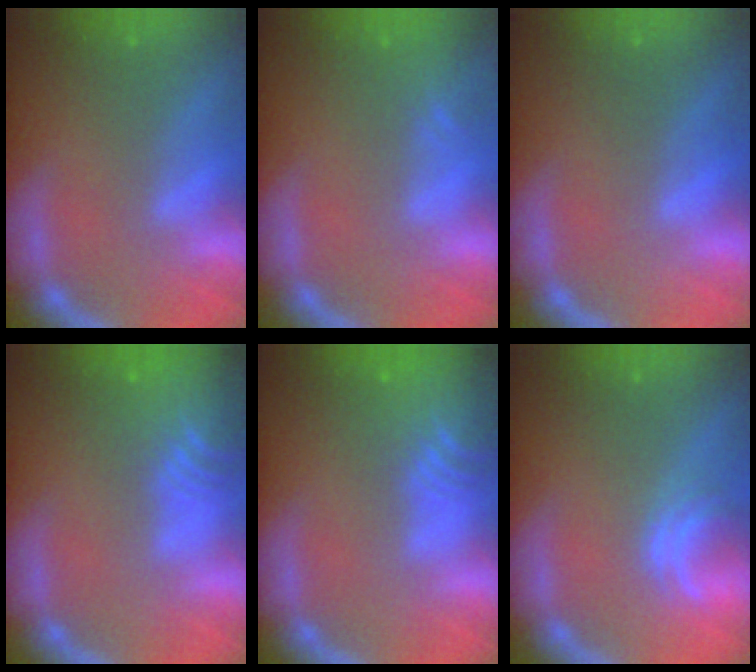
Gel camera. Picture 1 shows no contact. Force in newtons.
{"total": 1.5}
{"total": 0.0}
{"total": 8.6}
{"total": 8.6}
{"total": 2.5}